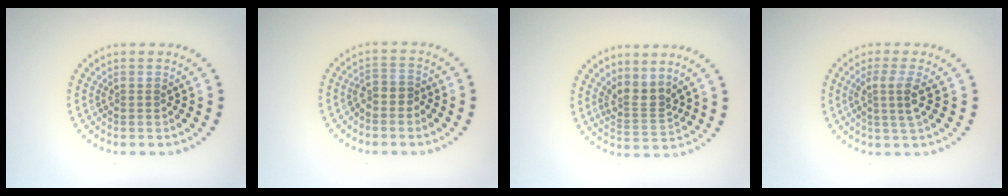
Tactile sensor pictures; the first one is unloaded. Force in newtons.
{"total": 1.9, "press": 1.6, "slide": 1.1}
{"total": 2.6, "press": 1.9, "slide": 1.8}
{"total": 2.4, "press": 1.9, "slide": 1.5}